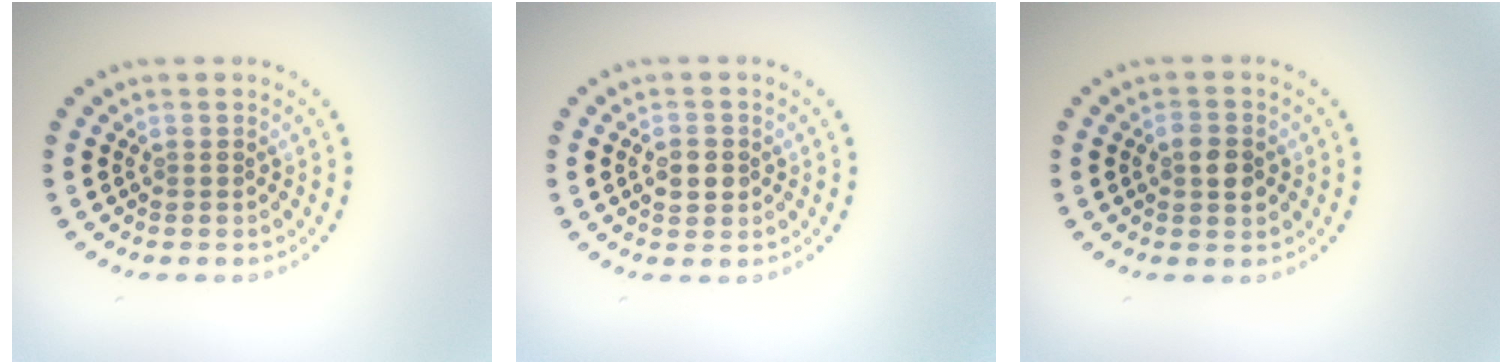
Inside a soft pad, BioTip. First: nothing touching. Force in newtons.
{"total": 2.4, "press": 2.4, "slide": 0.0}
{"total": 2.6, "press": 2.6, "slide": 0.1}